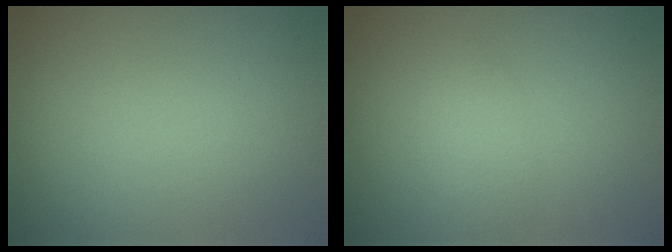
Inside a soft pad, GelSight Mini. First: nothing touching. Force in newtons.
{"total": 1.9, "press": 1.9, "slide": 0.1}